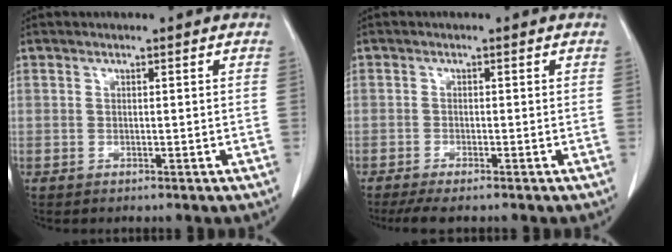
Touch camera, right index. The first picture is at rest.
{"total": 3.4, "force": [-2.7, 0.3, 2.0], "torque": [-0.033, -0.007, -0.044]}